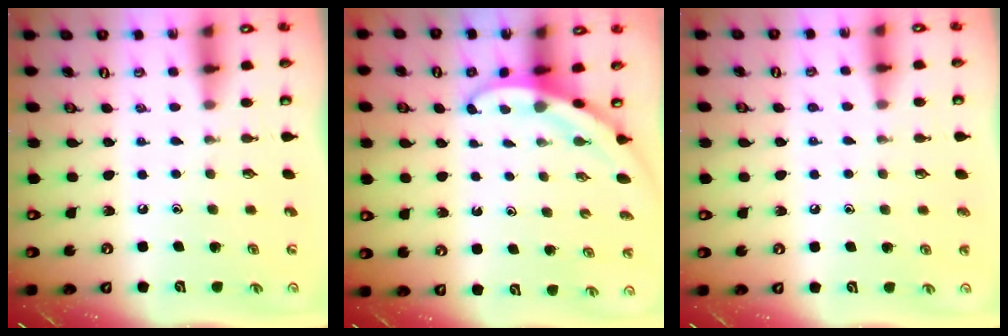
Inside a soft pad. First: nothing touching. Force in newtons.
{"total": 3.4, "press": 3.4, "slide": 0.1}
{"total": 4.2, "press": 4.1, "slide": 0.4}